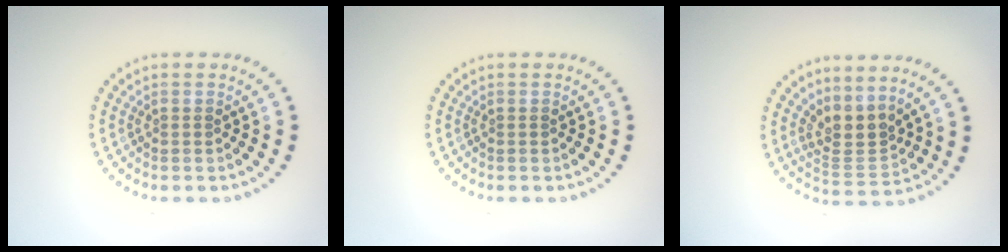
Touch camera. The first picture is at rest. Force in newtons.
{"total": 0.0}
{"total": 3.0, "press": 2.1, "slide": 2.1}